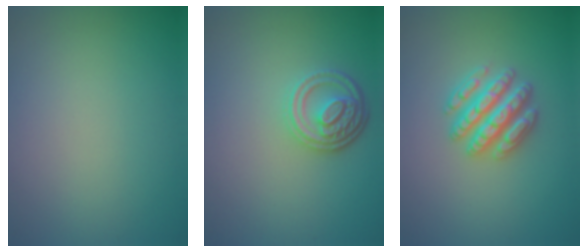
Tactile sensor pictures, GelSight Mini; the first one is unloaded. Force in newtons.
{"total": 3.9, "press": 3.1, "slide": 2.4}
{"total": 4.5, "press": 4.4, "slide": 0.8}